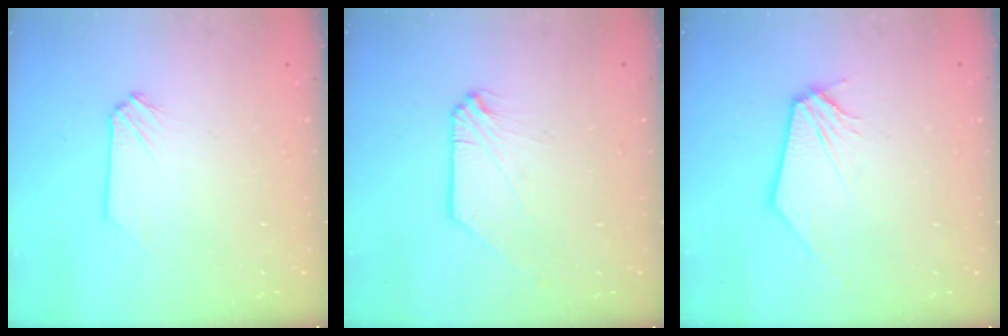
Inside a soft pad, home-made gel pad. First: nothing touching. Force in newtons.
{"total": 0.0}
{"total": 0.0}